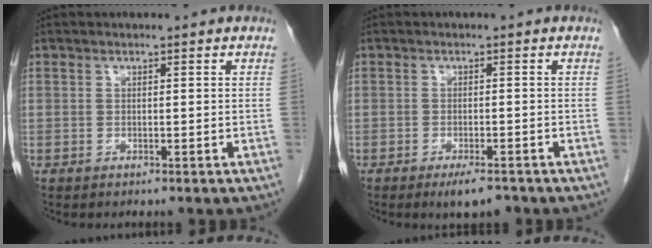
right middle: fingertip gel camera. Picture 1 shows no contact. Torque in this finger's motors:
{"motor_torque": [0.00, 0.00, 0.00, 0.03]}